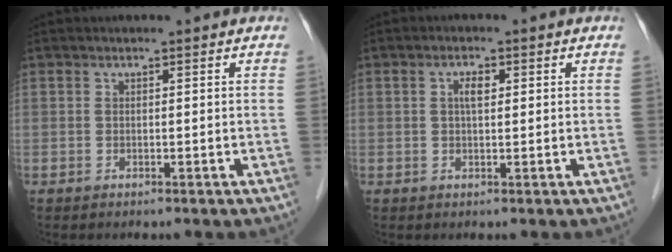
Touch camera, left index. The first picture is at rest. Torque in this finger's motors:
{"motor_torque": [0.00, 0.00, 0.00, 0.01]}